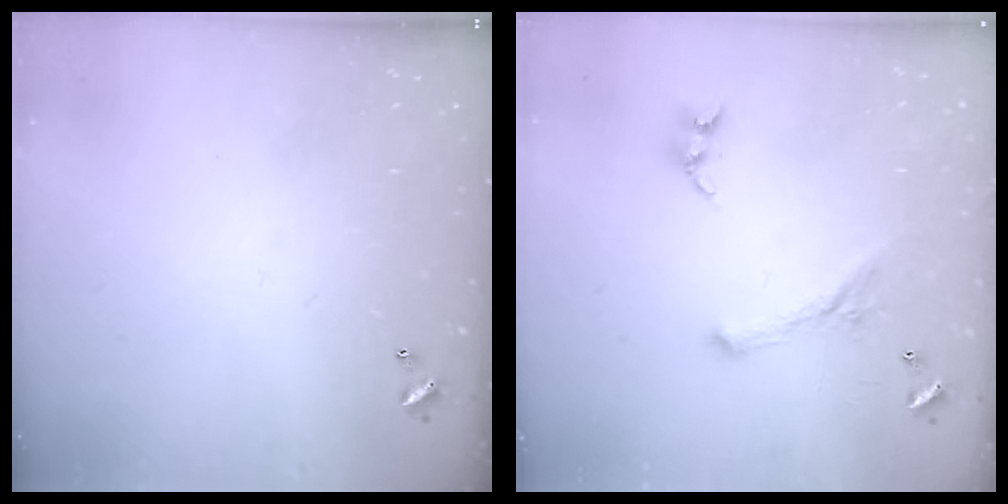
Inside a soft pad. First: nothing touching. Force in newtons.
{"total": 1.6, "press": 1.5, "slide": 0.4}